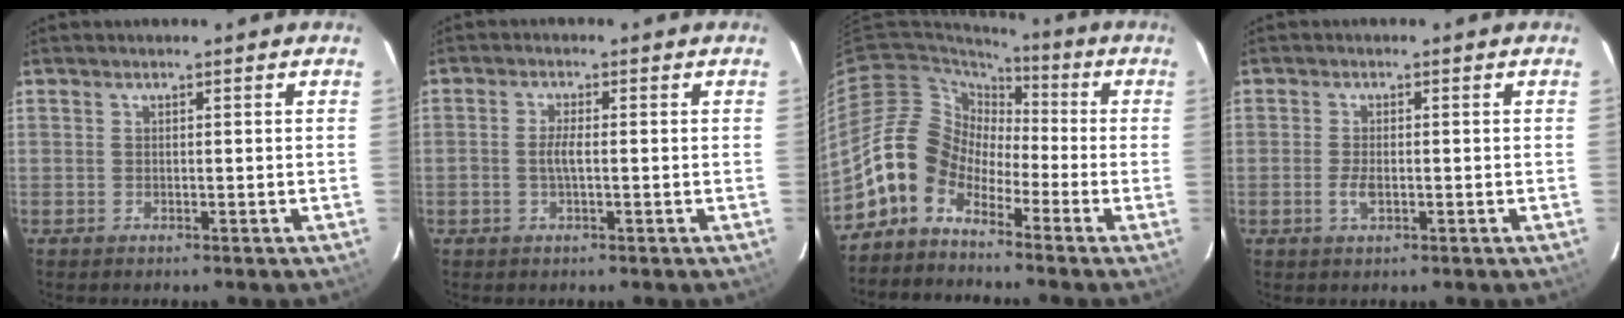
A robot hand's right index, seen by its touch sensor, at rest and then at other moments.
{"total": 2.6, "force": [-0.4, 0.7, 2.5], "torque": [-0.050, 0.001, -0.007]}
{"total": 10.2, "force": [-5.9, 7.4, 3.8], "torque": [-0.075, 0.034, -0.134]}
{"total": 2.6, "force": [-0.7, 1.1, 2.2], "torque": [-0.044, -0.003, -0.013]}